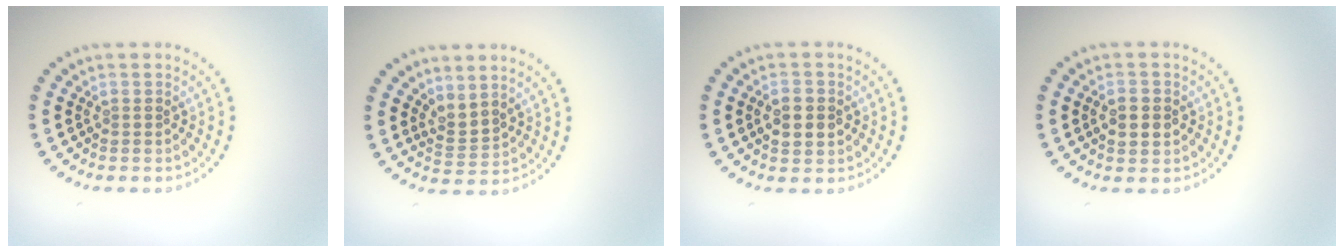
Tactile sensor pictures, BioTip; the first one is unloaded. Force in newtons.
{"total": 2.1, "press": 1.4, "slide": 1.6}
{"total": 2.3, "press": 2.3, "slide": 0.1}
{"total": 2.0, "press": 2.0, "slide": 0.2}